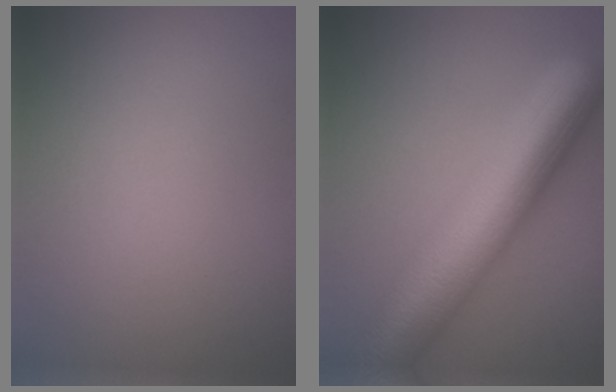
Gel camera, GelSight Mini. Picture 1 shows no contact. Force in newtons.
{"total": 11.8, "press": 11.8, "slide": 0.3}